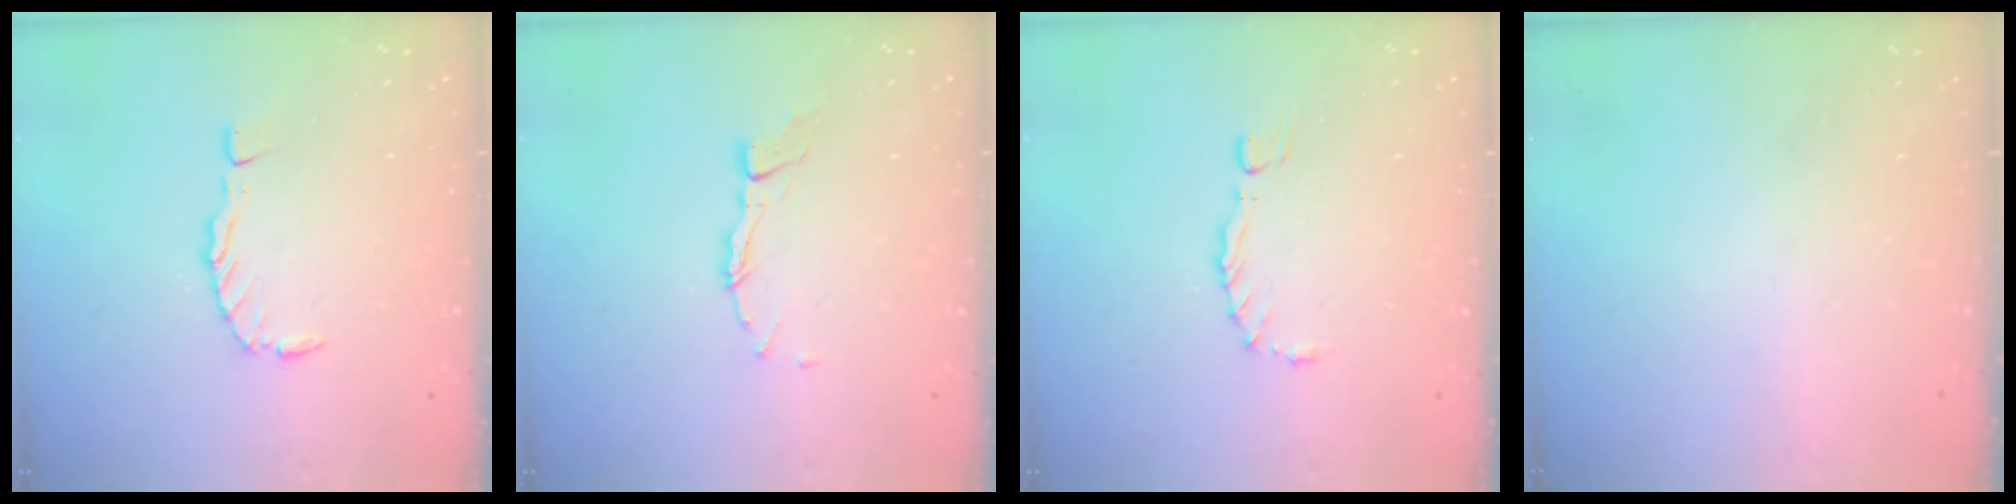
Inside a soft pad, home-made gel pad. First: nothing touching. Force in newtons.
{"total": 5.1, "press": 5.1, "slide": 0.2}
{"total": 1.1, "press": 1.1, "slide": 0.2}
{"total": 0.0}